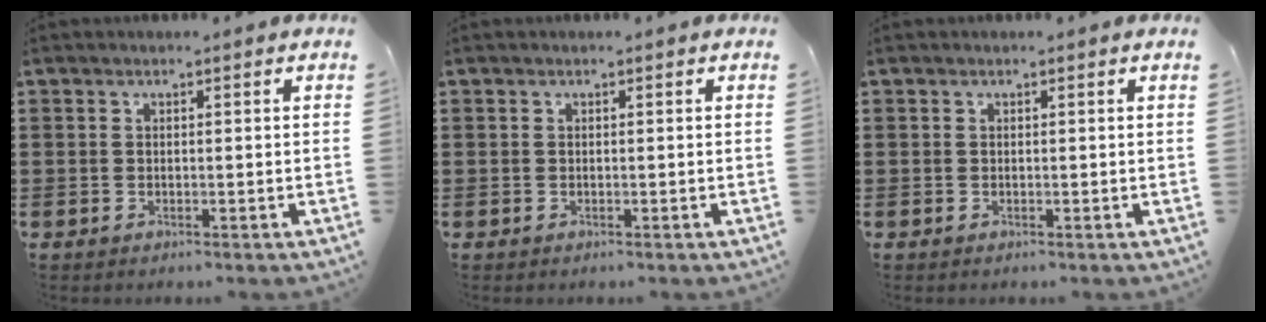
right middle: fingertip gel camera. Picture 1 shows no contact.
{"total": 0.0}
{"total": 0.0}